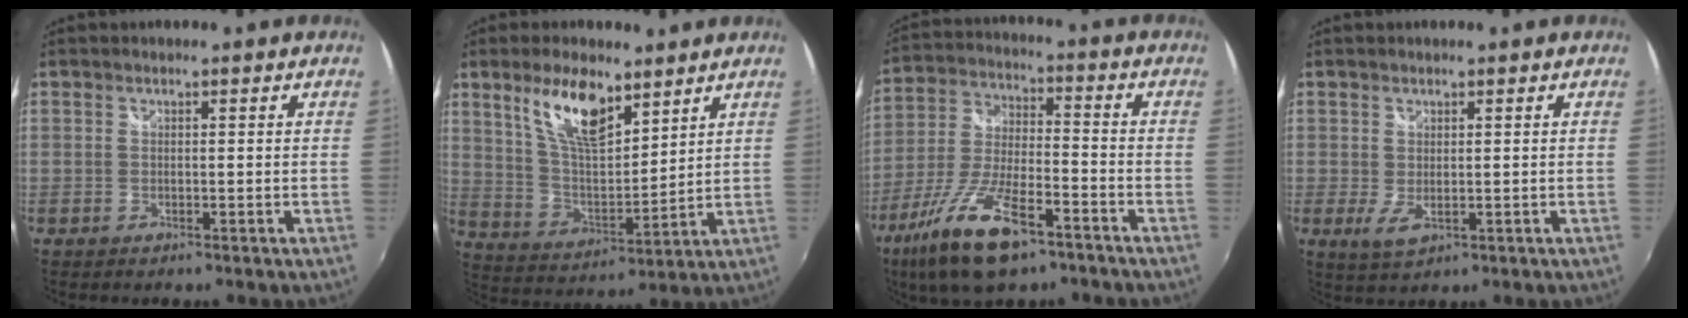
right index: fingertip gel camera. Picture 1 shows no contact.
{"total": 12.9, "force": [7.9, 4.9, 9.0], "torque": [-0.163, 0.004, 0.157]}
{"total": 16.8, "force": [-10.4, 5.7, 12.0], "torque": [-0.254, -0.034, -0.193]}
{"total": 2.9, "force": [0.2, 1.8, 2.3], "torque": [-0.040, -0.008, 0.007]}